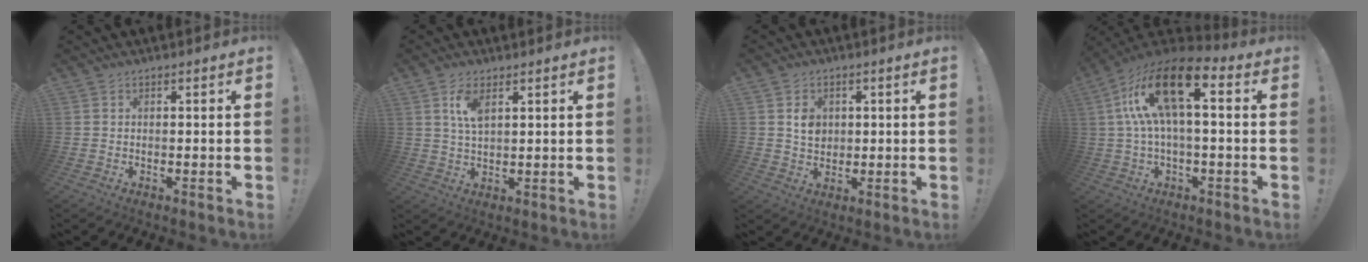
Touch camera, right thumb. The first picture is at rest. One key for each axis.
{"total": 5.8, "fx": 2.8, "fy": 2.6, "fz": 4.4, "tx": -0.072, "ty": -0.010, "tz": 0.046}
{"total": 6.0, "fx": 1.6, "fy": 5.4, "fz": 2.2, "tx": -0.015, "ty": -0.009, "tz": 0.029}
{"total": 18.0, "fx": 5.0, "fy": 6.9, "fz": 15.9, "tx": -0.300, "ty": -0.015, "tz": 0.081}